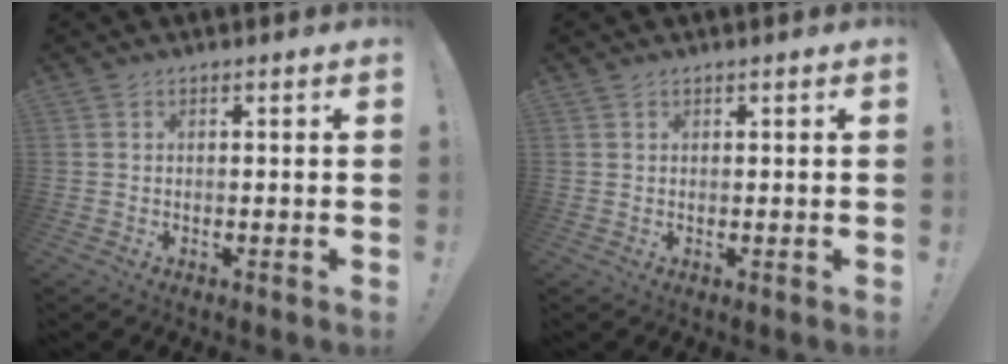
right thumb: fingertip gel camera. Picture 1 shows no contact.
{"total": 0.6, "force": [0.5, 0.3, 0.1], "torque": [0.001, -0.001, 0.010]}